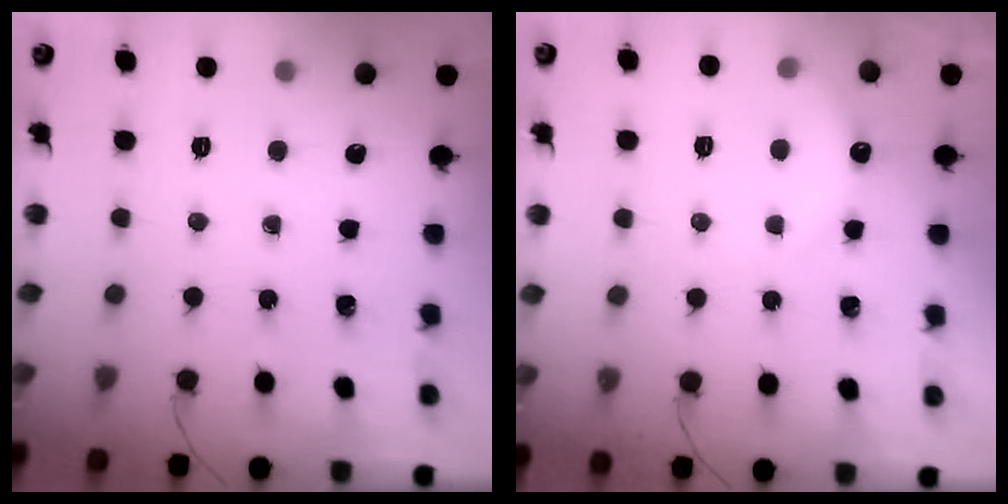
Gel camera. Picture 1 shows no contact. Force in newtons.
{"total": 3.5, "press": 3.4, "slide": 1.0}